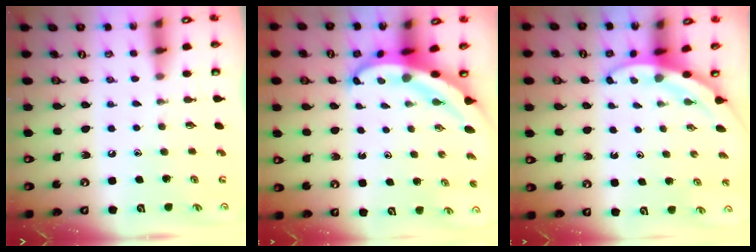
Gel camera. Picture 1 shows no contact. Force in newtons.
{"total": 6.1, "press": 6.0, "slide": 0.7}
{"total": 3.5, "press": 3.5, "slide": 0.2}